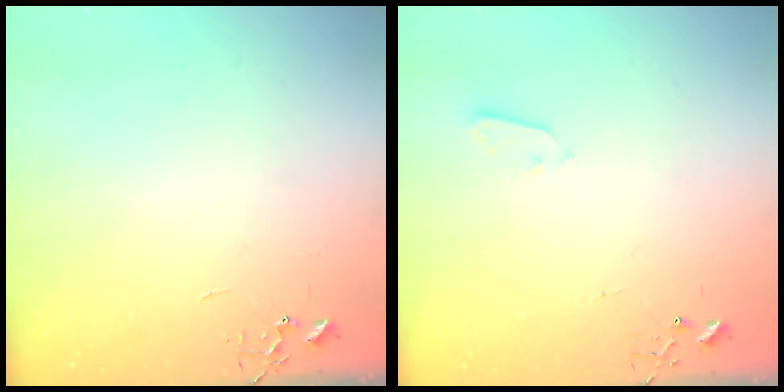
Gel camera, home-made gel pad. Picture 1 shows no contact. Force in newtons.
{"total": 2.1, "press": 2.1, "slide": 0.3}